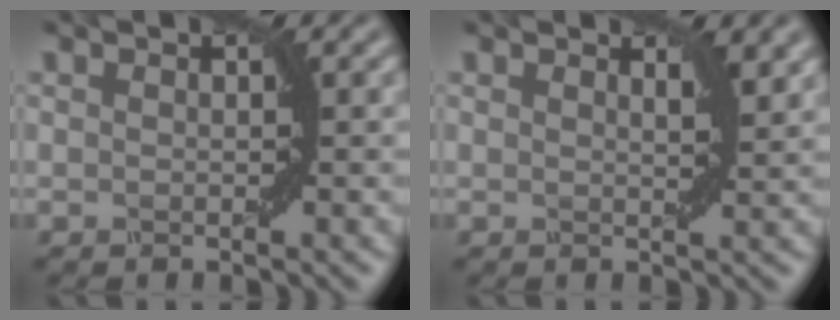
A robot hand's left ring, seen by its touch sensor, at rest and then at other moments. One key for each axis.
{"total": 1.8, "fx": 1.3, "fy": 0.5, "fz": 1.1, "tx": -0.008, "ty": 0.000, "tz": 0.016}